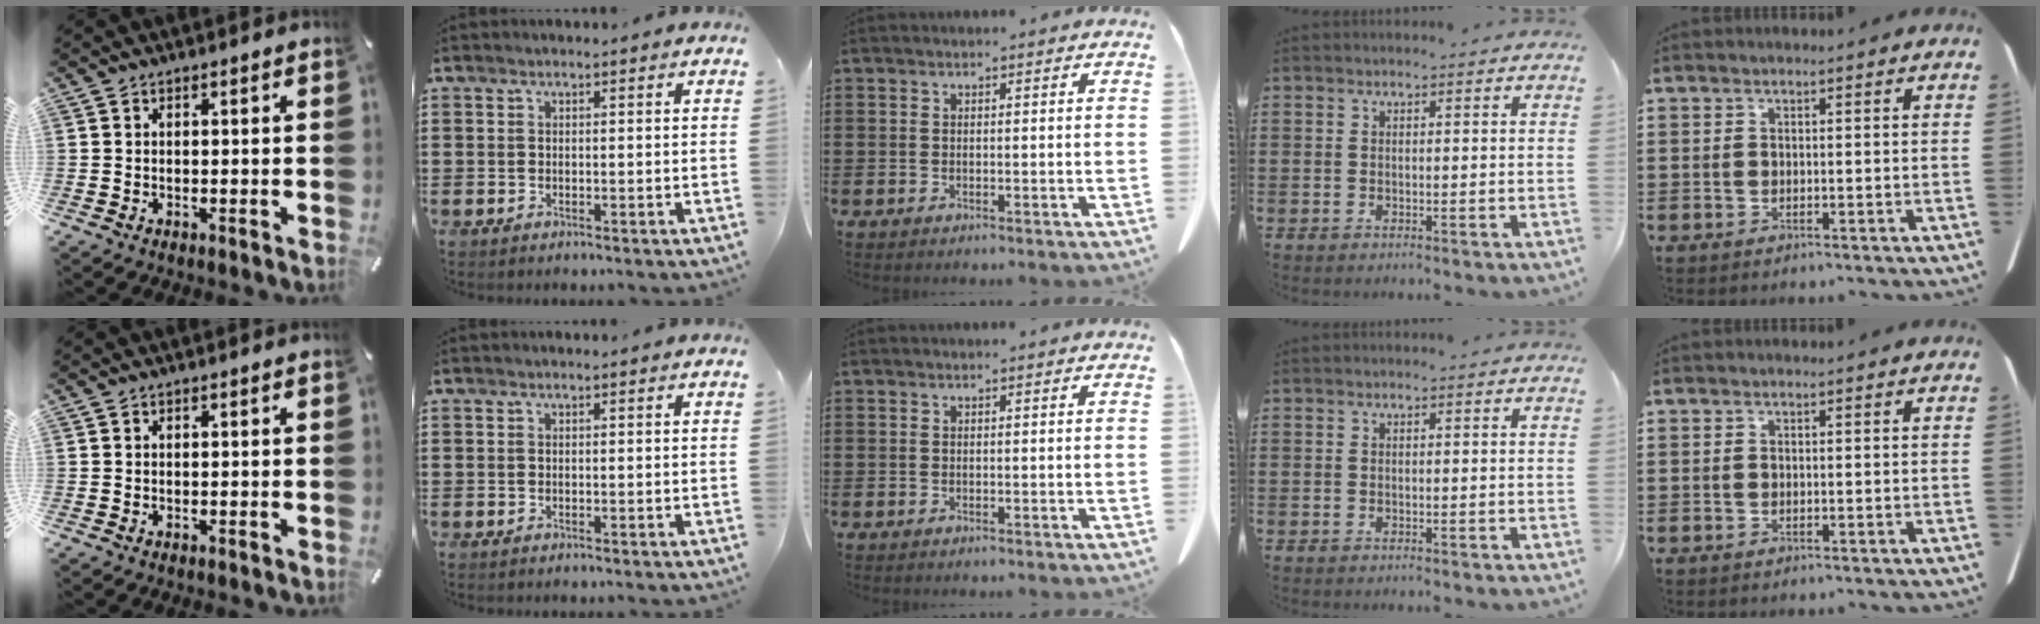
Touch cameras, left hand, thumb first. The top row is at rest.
{}